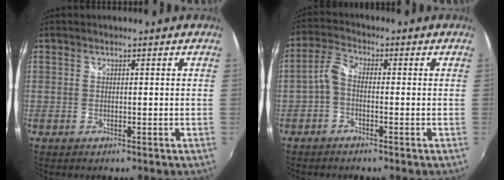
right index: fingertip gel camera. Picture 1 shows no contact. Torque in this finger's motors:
{"motor_torque": [0.64, 0.40, 0.36, 0.11]}